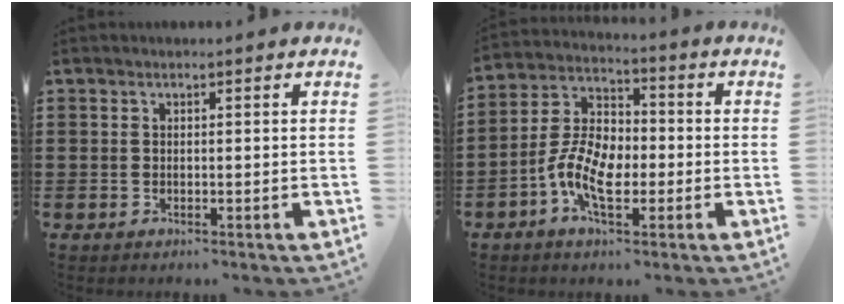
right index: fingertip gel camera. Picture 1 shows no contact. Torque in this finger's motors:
{"motor_torque": [2.14, 0.00, 0.67, 0.21]}